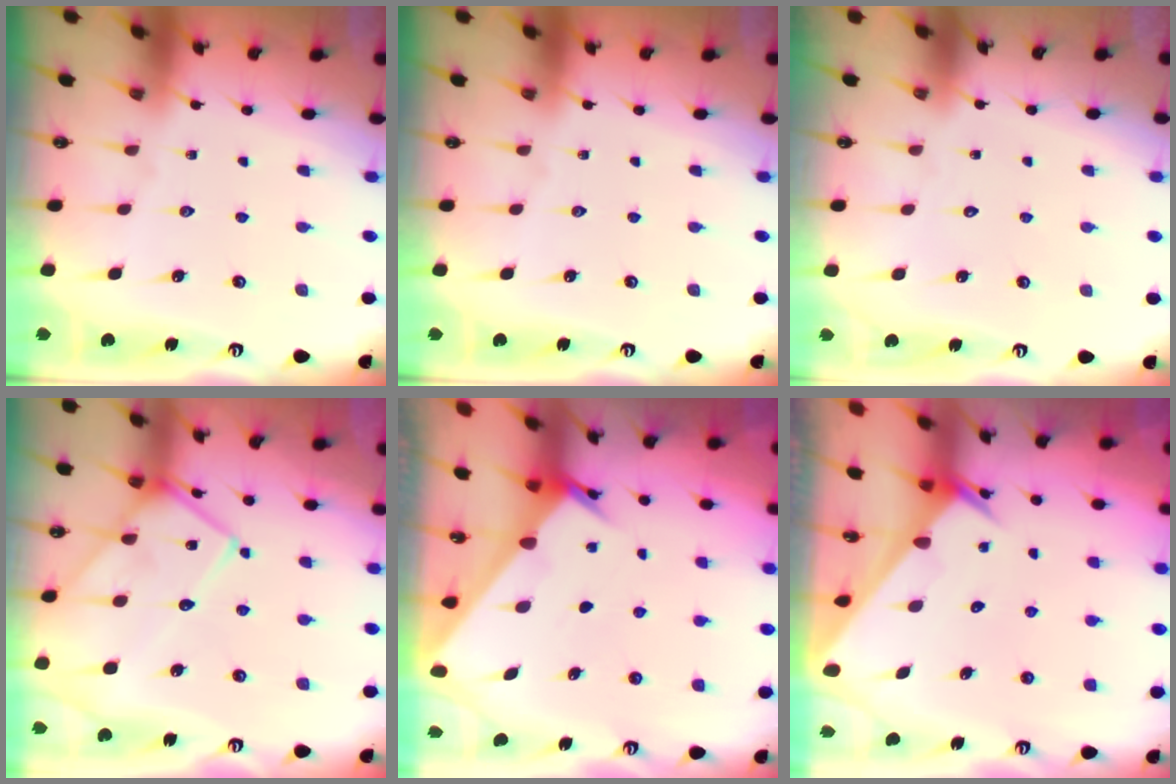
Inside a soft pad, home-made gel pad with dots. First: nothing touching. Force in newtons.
{"total": 0.0}
{"total": 1.6, "press": 1.6, "slide": 0.1}
{"total": 15.2, "press": 15.1, "slide": 1.2}
{"total": 3.0, "press": 3.0, "slide": 0.2}
{"total": 2.5, "press": 2.5, "slide": 0.1}